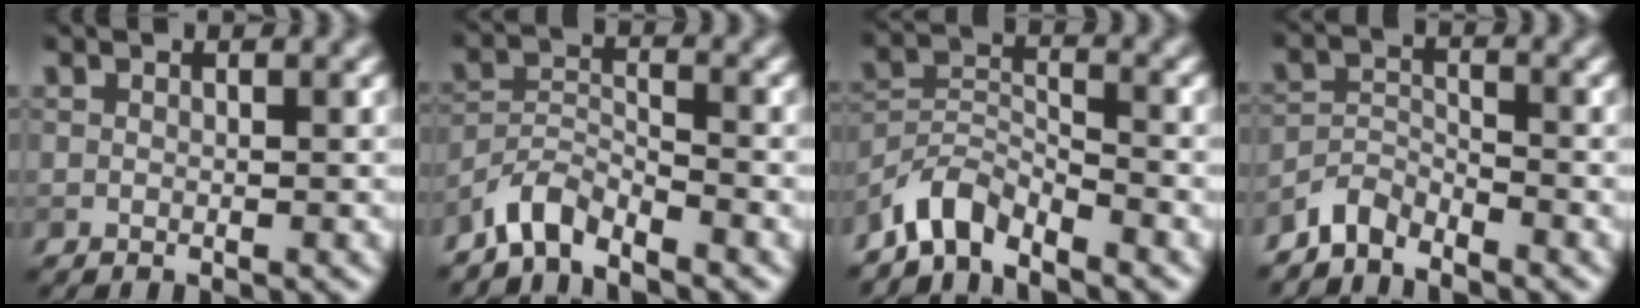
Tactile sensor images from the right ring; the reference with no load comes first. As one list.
[{"total": 3.5, "force": [-3.1, 0.8, 1.2], "torque": [-0.023, 0.006, -0.072]}, {"total": 4.1, "force": [-3.6, 1.2, 1.5], "torque": [-0.024, 0.005, -0.081]}, {"total": 2.8, "force": [-2.6, 0.8, 0.6], "torque": [-0.009, 0.006, -0.062]}]